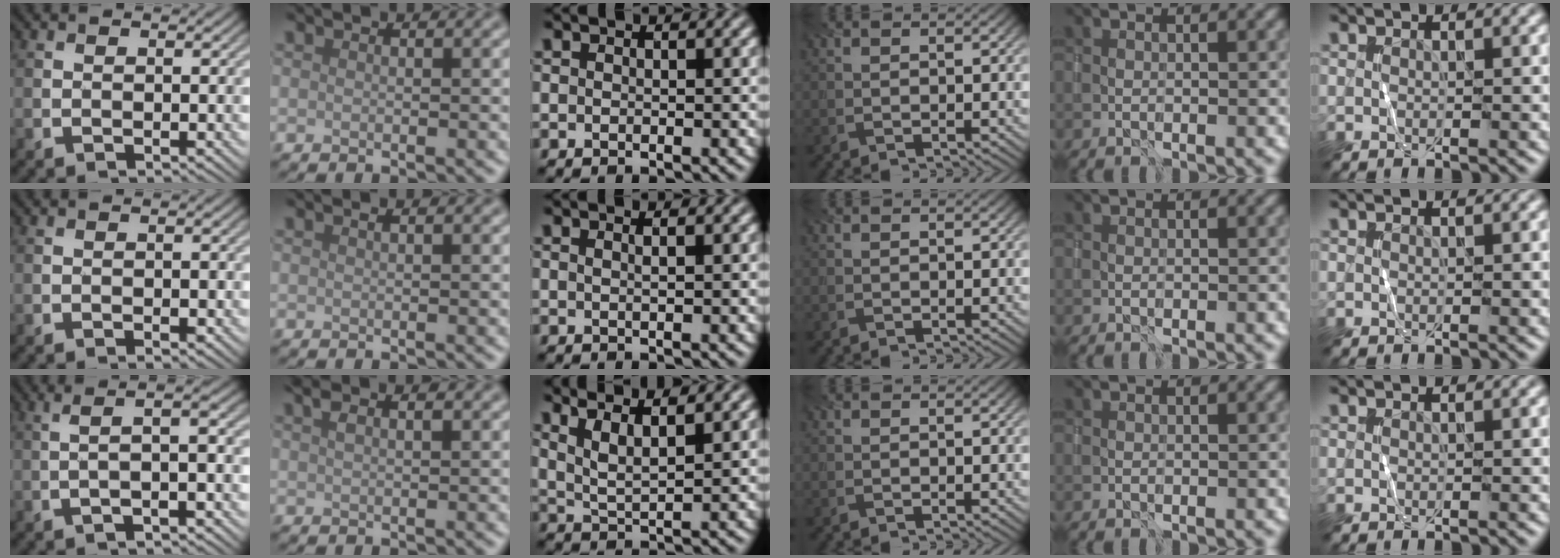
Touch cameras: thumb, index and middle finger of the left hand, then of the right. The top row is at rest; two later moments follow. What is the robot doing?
{"motion": "wrap", "object": "sponge"}